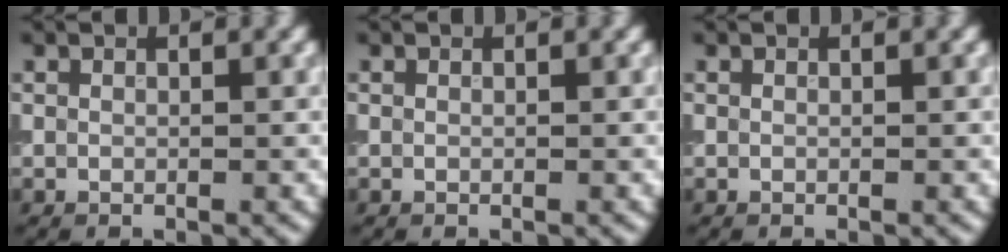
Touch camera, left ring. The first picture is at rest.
{"total": 0.0}
{"total": 0.0}